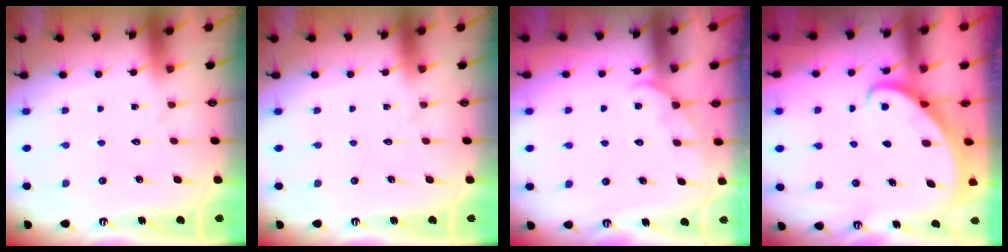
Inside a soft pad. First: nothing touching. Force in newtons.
{"total": 0.0}
{"total": 4.8, "press": 4.8, "slide": 0.5}
{"total": 2.4, "press": 2.4, "slide": 0.3}